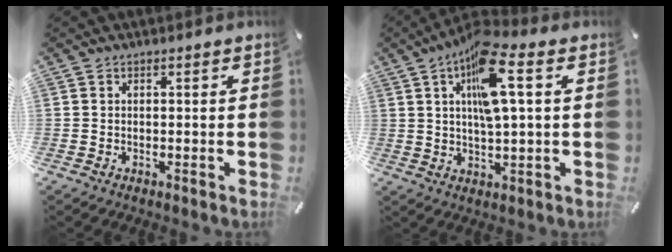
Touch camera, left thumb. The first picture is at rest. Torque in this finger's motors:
{"motor_torque": [2.56, 2.45, 1.70, -1.07, 0.47]}